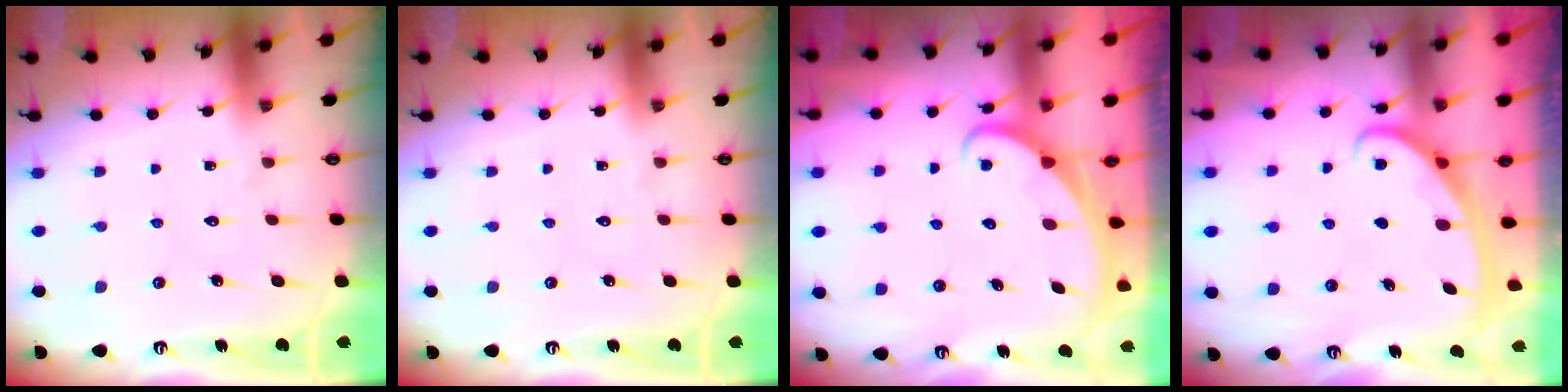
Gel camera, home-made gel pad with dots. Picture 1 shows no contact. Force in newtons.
{"total": 0.0}
{"total": 2.5, "press": 2.4, "slide": 0.2}
{"total": 3.0, "press": 2.9, "slide": 0.4}